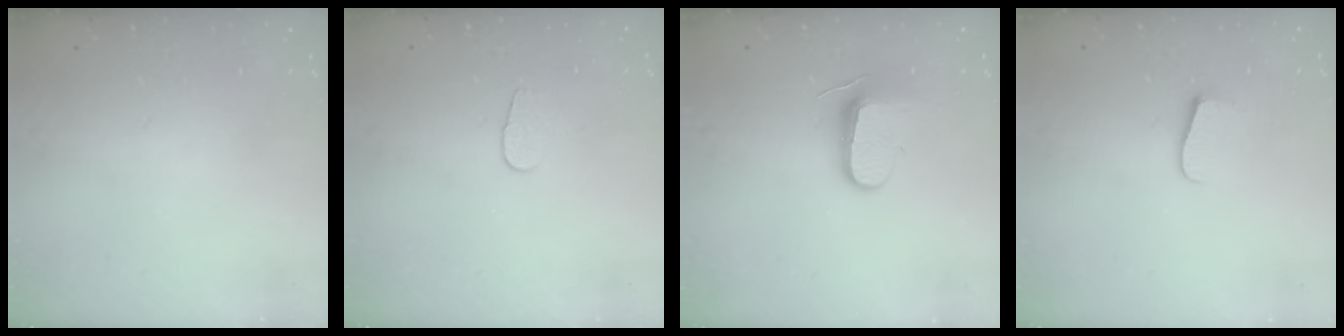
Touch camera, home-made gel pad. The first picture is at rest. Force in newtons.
{"total": 4.7, "press": 4.6, "slide": 0.4}
{"total": 8.9, "press": 8.9, "slide": 0.9}
{"total": 5.5, "press": 5.5, "slide": 0.5}